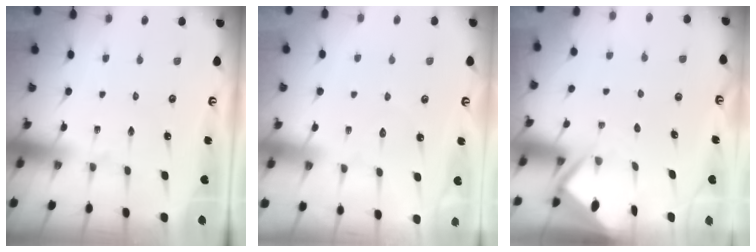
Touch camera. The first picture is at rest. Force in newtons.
{"total": 3.7, "press": 3.7, "slide": 0.5}
{"total": 3.4, "press": 3.4, "slide": 0.3}